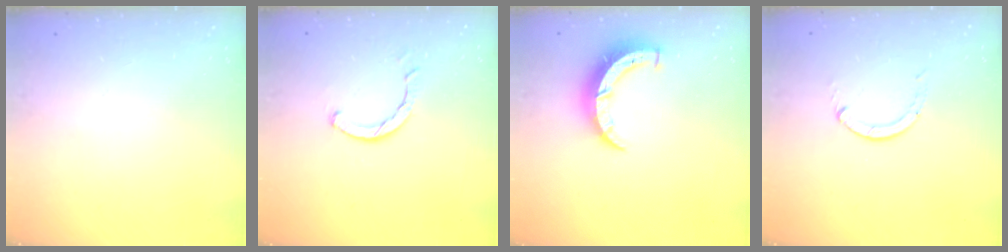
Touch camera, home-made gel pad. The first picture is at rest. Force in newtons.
{"total": 2.5, "press": 2.5, "slide": 0.1}
{"total": 7.0, "press": 7.0, "slide": 0.2}
{"total": 0.0}